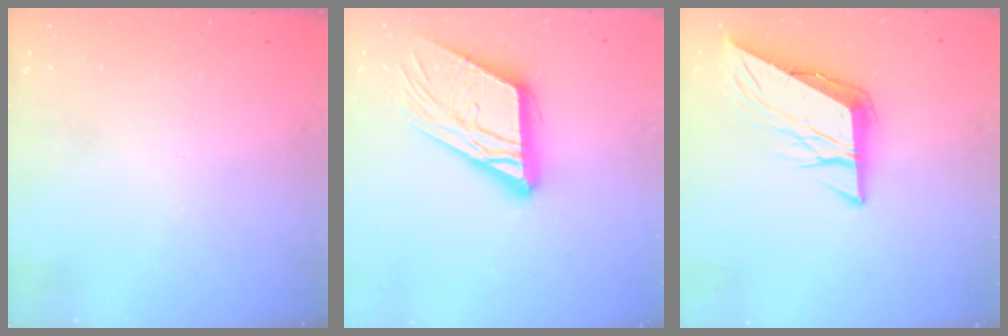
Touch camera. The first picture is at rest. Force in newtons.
{"total": 15.7, "press": 15.6, "slide": 1.8}
{"total": 9.2, "press": 9.1, "slide": 0.8}